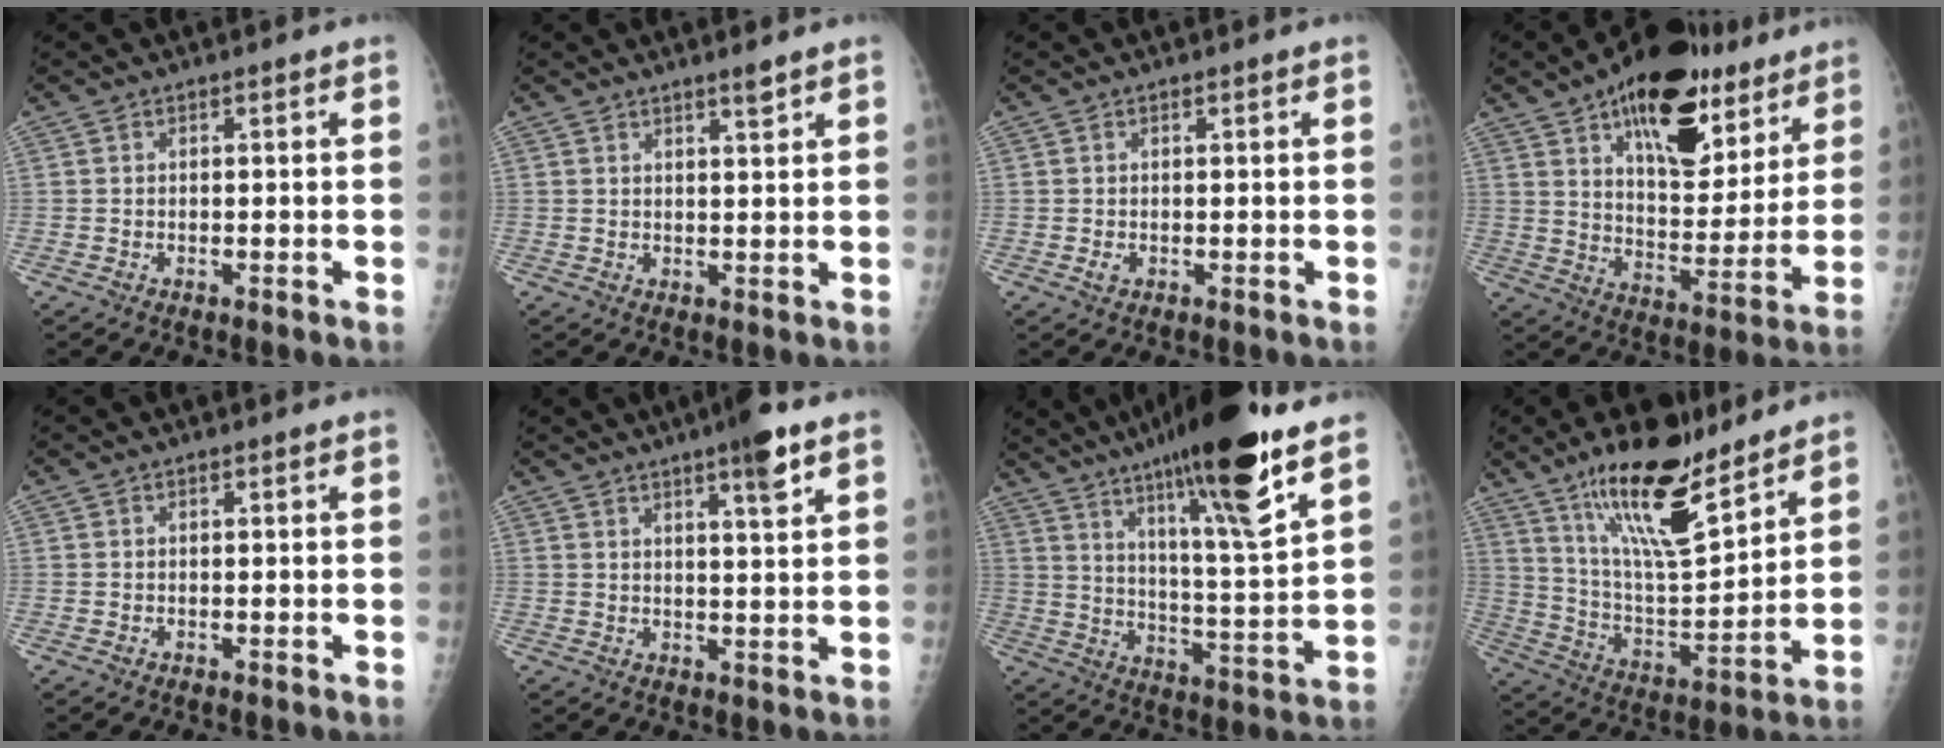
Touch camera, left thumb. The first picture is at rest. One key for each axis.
{"total": 2.2, "fx": 1.7, "fy": 0.1, "fz": 1.3, "tx": -0.019, "ty": -0.015, "tz": 0.030}
{"total": 1.2, "fx": 0.1, "fy": 0.9, "fz": 0.8, "tx": -0.011, "ty": -0.001, "tz": 0.003}
{"total": 23.9, "fx": 13.8, "fy": 11.7, "fz": 15.7, "tx": -0.186, "ty": -0.043, "tz": 0.215}
{"total": 0.0}
{"total": 6.6, "fx": 4.0, "fy": 0.7, "fz": 5.2, "tx": -0.075, "ty": -0.018, "tz": 0.059}
{"total": 22.3, "fx": 14.6, "fy": 2.4, "fz": 16.7, "tx": -0.253, "ty": -0.058, "tz": 0.236}
{"total": 19.7, "fx": 13.6, "fy": 5.7, "fz": 13.1, "tx": -0.194, "ty": -0.078, "tz": 0.244}